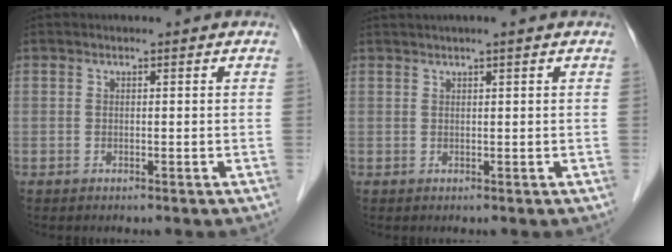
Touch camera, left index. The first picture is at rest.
{"total": 1.9, "force": [1.3, -0.5, 1.2], "torque": [-0.022, 0.010, 0.030]}